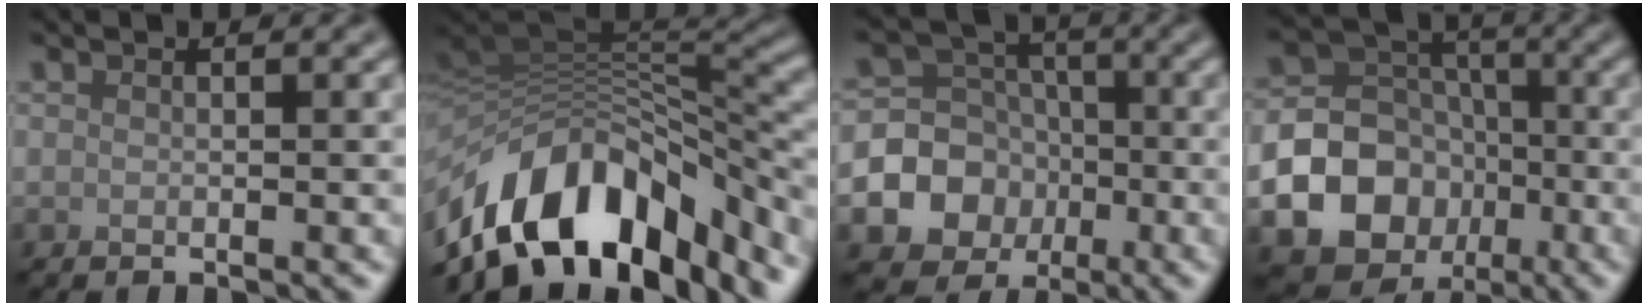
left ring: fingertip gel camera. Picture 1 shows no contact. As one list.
[{"total": 13.5, "force": [-7.1, 7.5, 8.7], "torque": [-0.155, 0.014, -0.122]}, {"total": 12.1, "force": [-4.3, 11.0, 2.6], "torque": [-0.067, -0.036, -0.080]}, {"total": 18.8, "force": [-7.7, 16.4, 5.1], "torque": [-0.111, -0.064, -0.139]}]